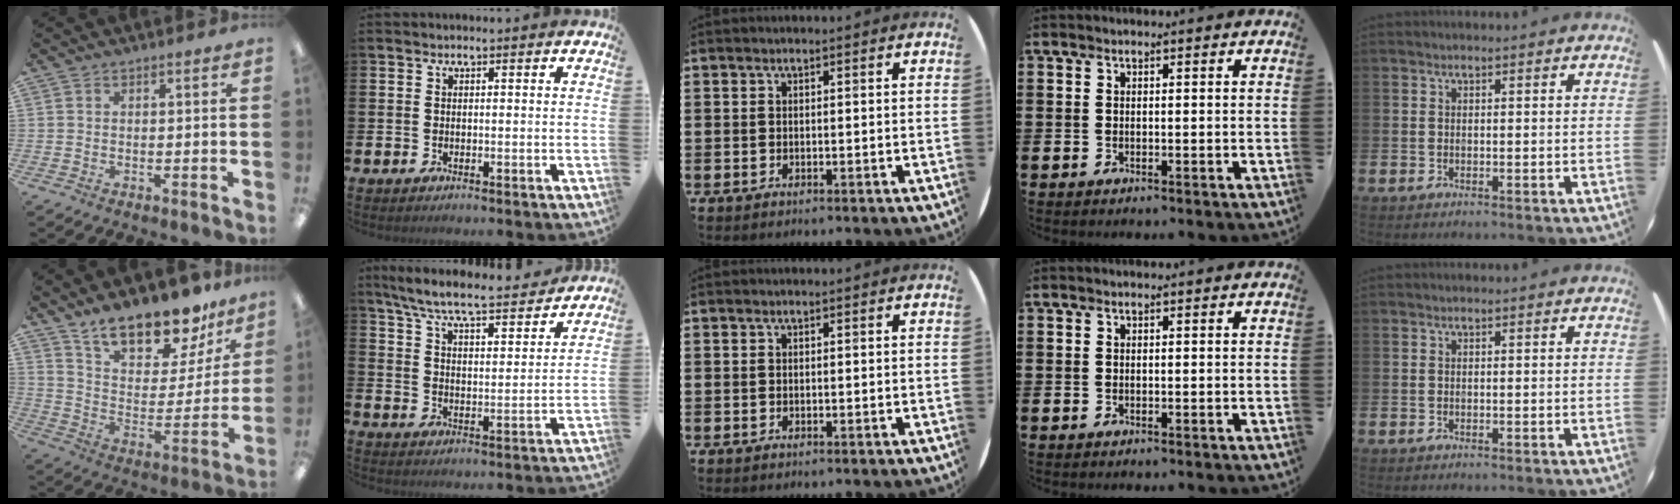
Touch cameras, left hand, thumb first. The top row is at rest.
{"thumb": {"total": 18.7, "force": [15.7, 7.0, 7.5], "torque": [-0.122, -0.112, 0.275]}, "index": {"total": 7.8, "force": [7.1, 0.8, 2.9], "torque": [-0.089, -0.044, 0.123]}}